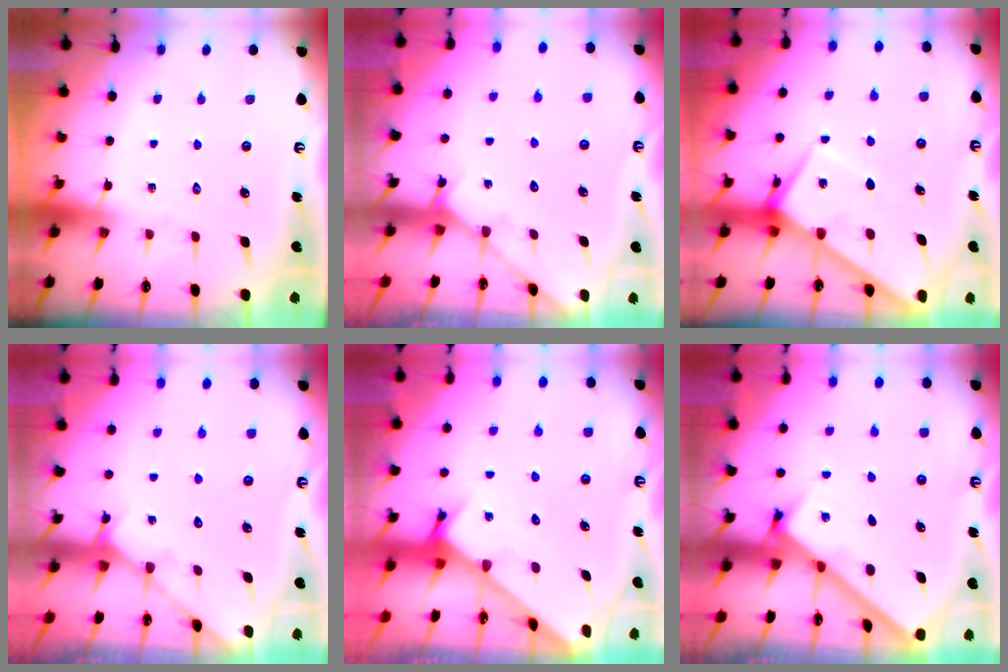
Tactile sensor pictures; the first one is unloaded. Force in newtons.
{"total": 1.3, "press": 1.3, "slide": 0.1}
{"total": 6.4, "press": 6.4, "slide": 0.6}
{"total": 1.3, "press": 1.3, "slide": 0.1}
{"total": 2.2, "press": 2.2, "slide": 0.1}
{"total": 2.4, "press": 2.4, "slide": 0.3}